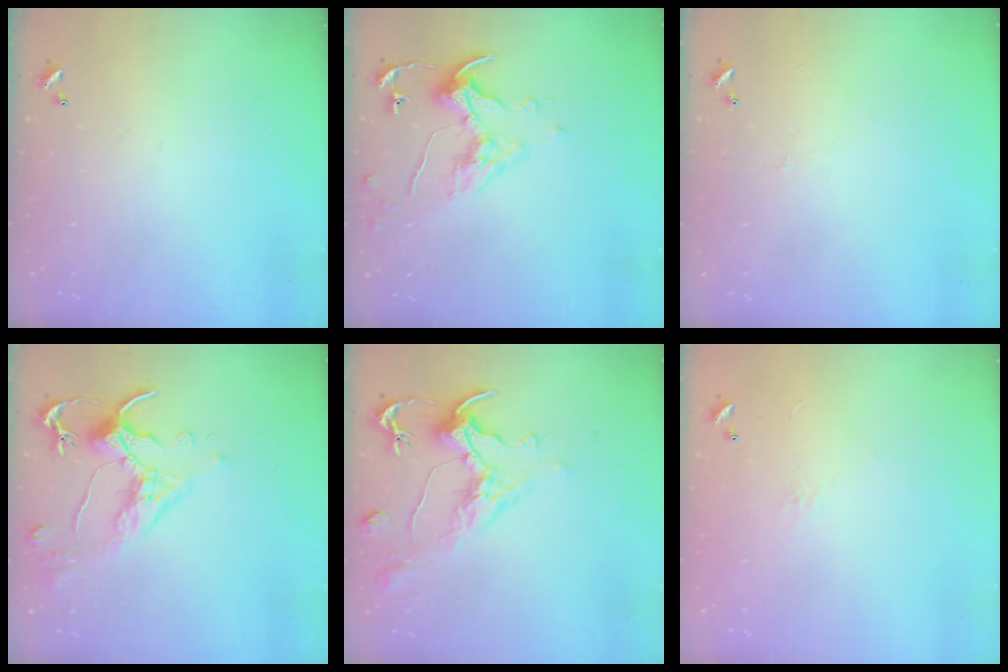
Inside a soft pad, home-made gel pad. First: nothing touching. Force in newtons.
{"total": 6.2, "press": 6.1, "slide": 0.8}
{"total": 0.8, "press": 0.7, "slide": 0.5}
{"total": 2.5, "press": 2.1, "slide": 1.4}
{"total": 1.6, "press": 0.6, "slide": 1.4}
{"total": 5.6, "press": 5.5, "slide": 0.9}